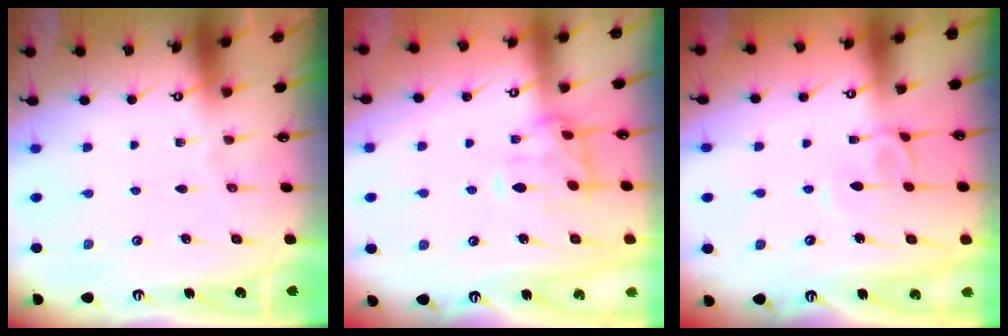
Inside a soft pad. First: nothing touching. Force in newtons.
{"total": 2.5, "press": 2.4, "slide": 0.6}
{"total": 2.7, "press": 2.7, "slide": 0.5}